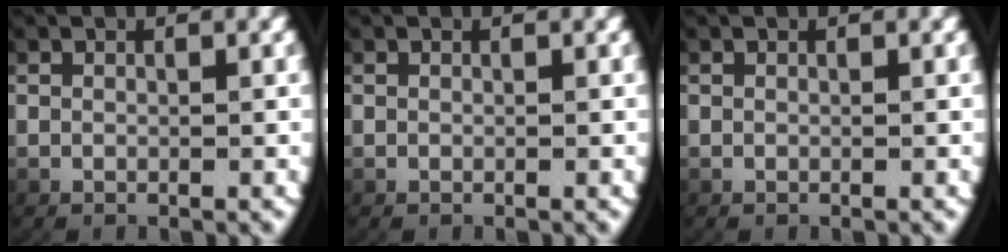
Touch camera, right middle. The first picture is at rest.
{"total": 0.0}
{"total": 0.0}